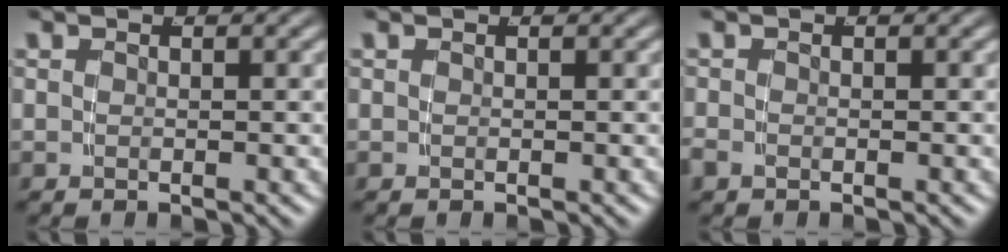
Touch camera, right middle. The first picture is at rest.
{"total": 0.0}
{"total": 0.9, "force": [-0.7, 0.5, 0.3], "torque": [-0.009, -0.006, -0.011]}